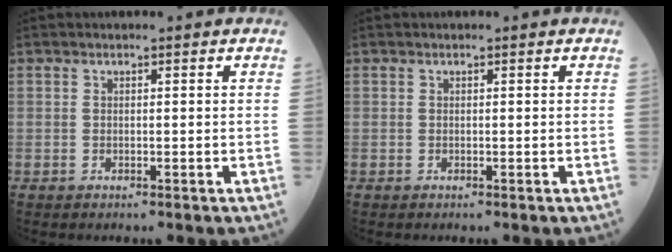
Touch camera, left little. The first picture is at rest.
{"total": 0.0}